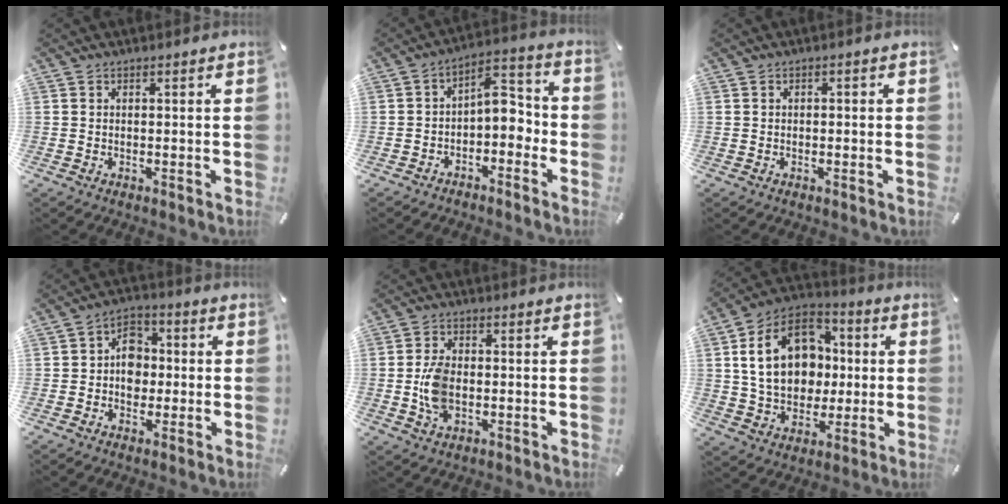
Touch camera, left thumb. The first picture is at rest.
{"total": 7.4, "force": [-0.9, 4.8, 5.6], "torque": [-0.071, -0.002, -0.022]}
{"total": 0.6, "force": [-0.2, 0.5, 0.3], "torque": [-0.005, 0.003, -0.005]}
{"total": 7.2, "force": [-0.7, 6.1, 3.8], "torque": [-0.059, 0.018, -0.012]}
{"total": 6.8, "force": [-0.9, 4.5, 5.1], "torque": [-0.114, 0.001, -0.017]}
{"total": 19.8, "force": [2.2, 15.3, 12.3], "torque": [-0.229, 0.015, 0.046]}